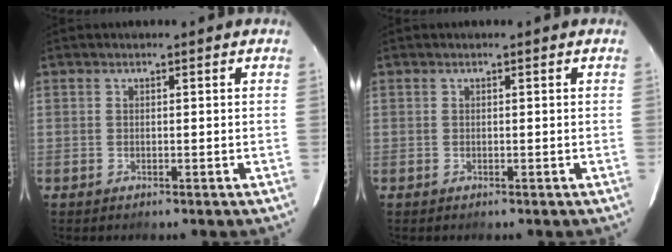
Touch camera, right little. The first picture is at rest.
{"total": 0.0}